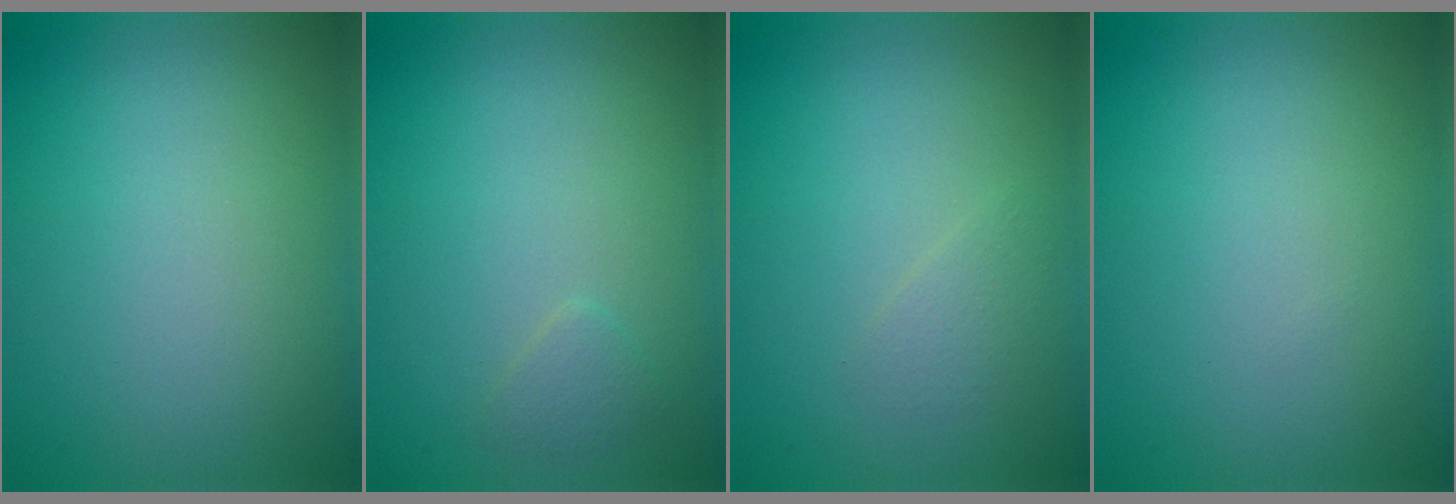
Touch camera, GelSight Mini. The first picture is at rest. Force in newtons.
{"total": 0.8, "press": 0.8, "slide": 0.1}
{"total": 1.0, "press": 1.0, "slide": 0.1}
{"total": 0.0}